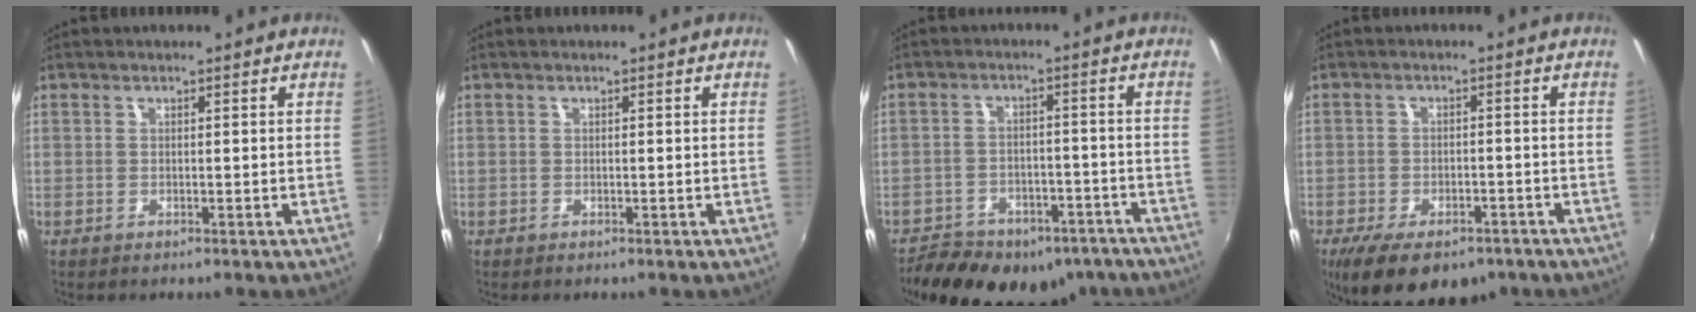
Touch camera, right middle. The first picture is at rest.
{"total": 0.0}
{"total": 21.0, "force": [-15.9, 10.3, 9.1], "torque": [-0.193, 0.003, -0.200]}
{"total": 13.0, "force": [-8.8, 5.6, 7.6], "torque": [-0.159, -0.034, -0.133]}